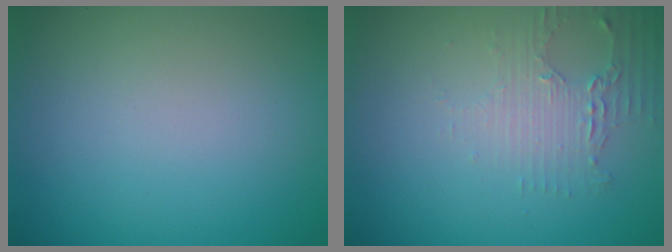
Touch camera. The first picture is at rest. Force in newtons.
{"total": 2.2, "press": 2.1, "slide": 0.6}